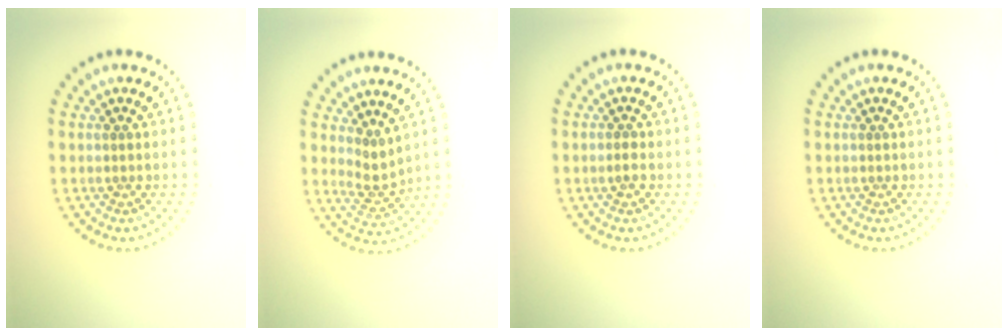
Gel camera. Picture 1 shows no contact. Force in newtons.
{"total": 2.1, "press": 1.4, "slide": 1.5}
{"total": 1.0, "press": 1.0, "slide": 0.3}
{"total": 0.0}